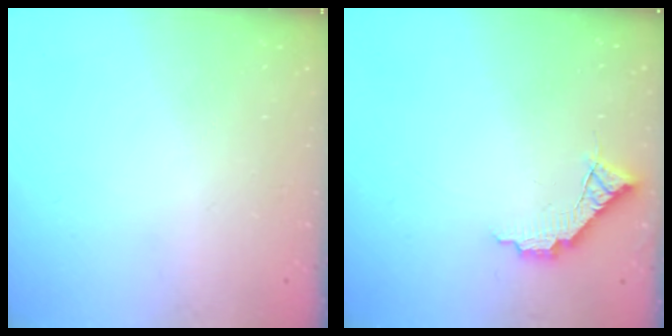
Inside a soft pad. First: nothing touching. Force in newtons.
{"total": 8.7, "press": 8.7, "slide": 0.5}